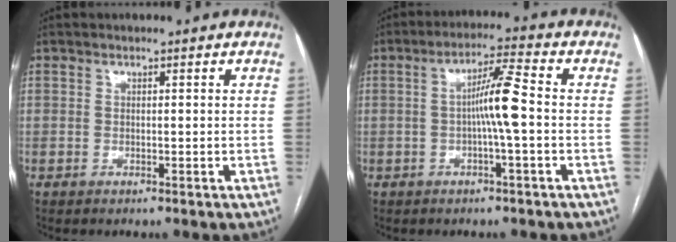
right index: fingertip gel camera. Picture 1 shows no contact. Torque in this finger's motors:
{"motor_torque": [0.26, -0.04, 0.20, 0.10]}